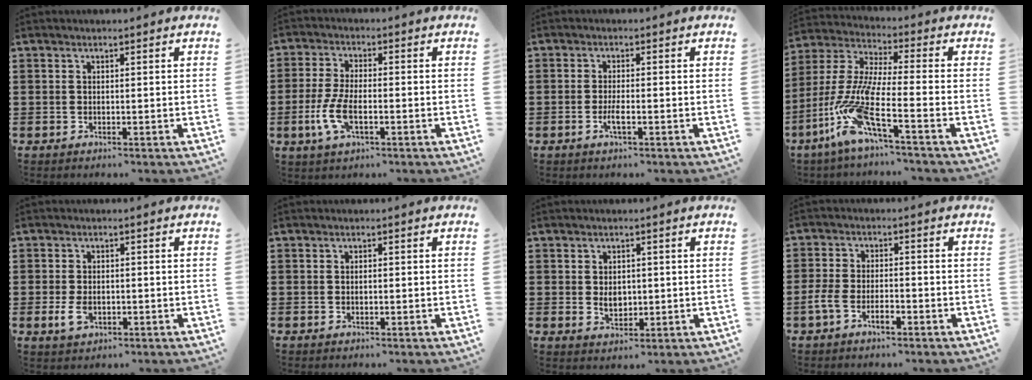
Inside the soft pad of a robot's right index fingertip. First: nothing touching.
{"total": 5.9, "force": [-1.9, 2.3, 5.1], "torque": [-0.128, -0.011, -0.043]}
{"total": 2.3, "force": [-0.9, 0.4, 2.1], "torque": [-0.044, -0.002, -0.017]}
{"total": 11.4, "force": [-6.4, 1.7, 9.3], "torque": [-0.234, -0.029, -0.140]}
{"total": 2.8, "force": [-0.8, 1.7, 2.1], "torque": [-0.055, -0.008, -0.017]}
{"total": 0.6, "force": [-0.1, 0.2, 0.6], "torque": [-0.012, -0.003, -0.001]}
{"total": 2.6, "force": [0.1, 1.8, 1.9], "torque": [-0.034, 0.001, 0.000]}
{"total": 4.0, "force": [-1.8, 2.1, 2.9], "torque": [-0.066, 0.004, -0.039]}